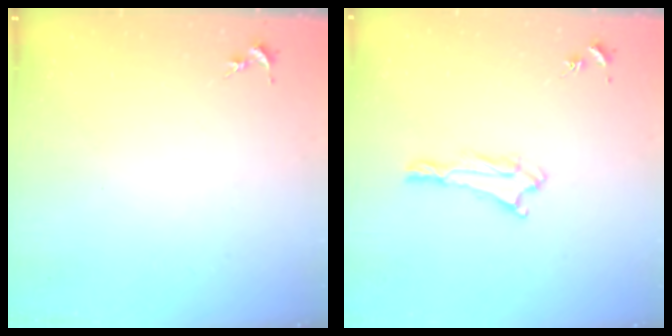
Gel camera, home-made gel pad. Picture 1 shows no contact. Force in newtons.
{"total": 1.7, "press": 1.7, "slide": 0.2}